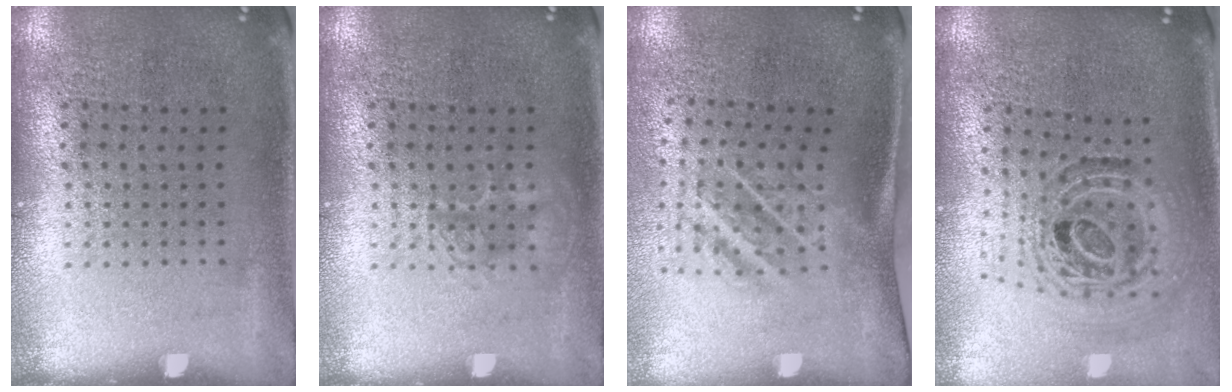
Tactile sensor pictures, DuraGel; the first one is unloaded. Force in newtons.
{"total": 1.7, "press": 1.6, "slide": 0.3}
{"total": 1.9, "press": 1.2, "slide": 1.5}
{"total": 1.2, "press": 1.1, "slide": 0.5}